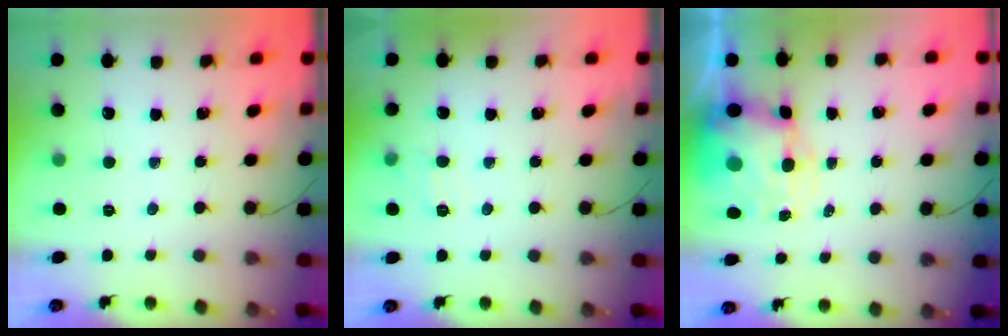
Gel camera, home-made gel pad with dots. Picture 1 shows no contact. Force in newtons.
{"total": 3.6, "press": 3.3, "slide": 1.6}
{"total": 8.4, "press": 8.2, "slide": 2.1}